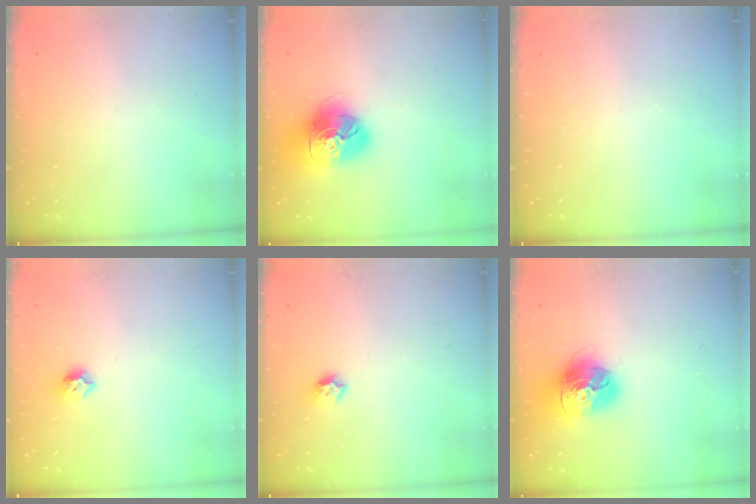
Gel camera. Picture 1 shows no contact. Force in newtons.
{"total": 19.5, "press": 19.4, "slide": 2.2}
{"total": 0.0}
{"total": 6.4, "press": 6.4, "slide": 0.3}
{"total": 6.3, "press": 6.3, "slide": 0.2}
{"total": 17.4, "press": 17.3, "slide": 2.1}